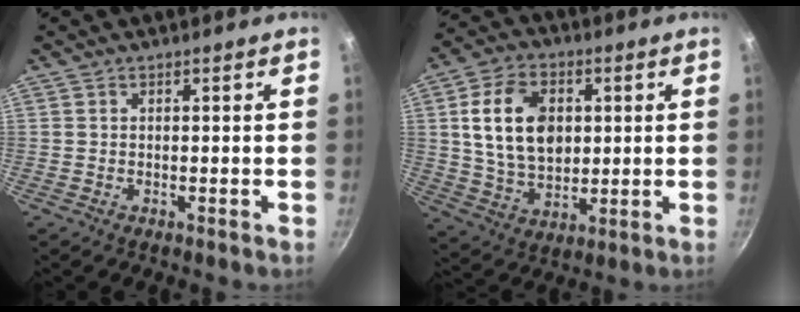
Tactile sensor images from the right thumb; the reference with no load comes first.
{"total": 15.3, "force": [2.8, 10.6, 10.6], "torque": [-0.166, -0.005, 0.053]}